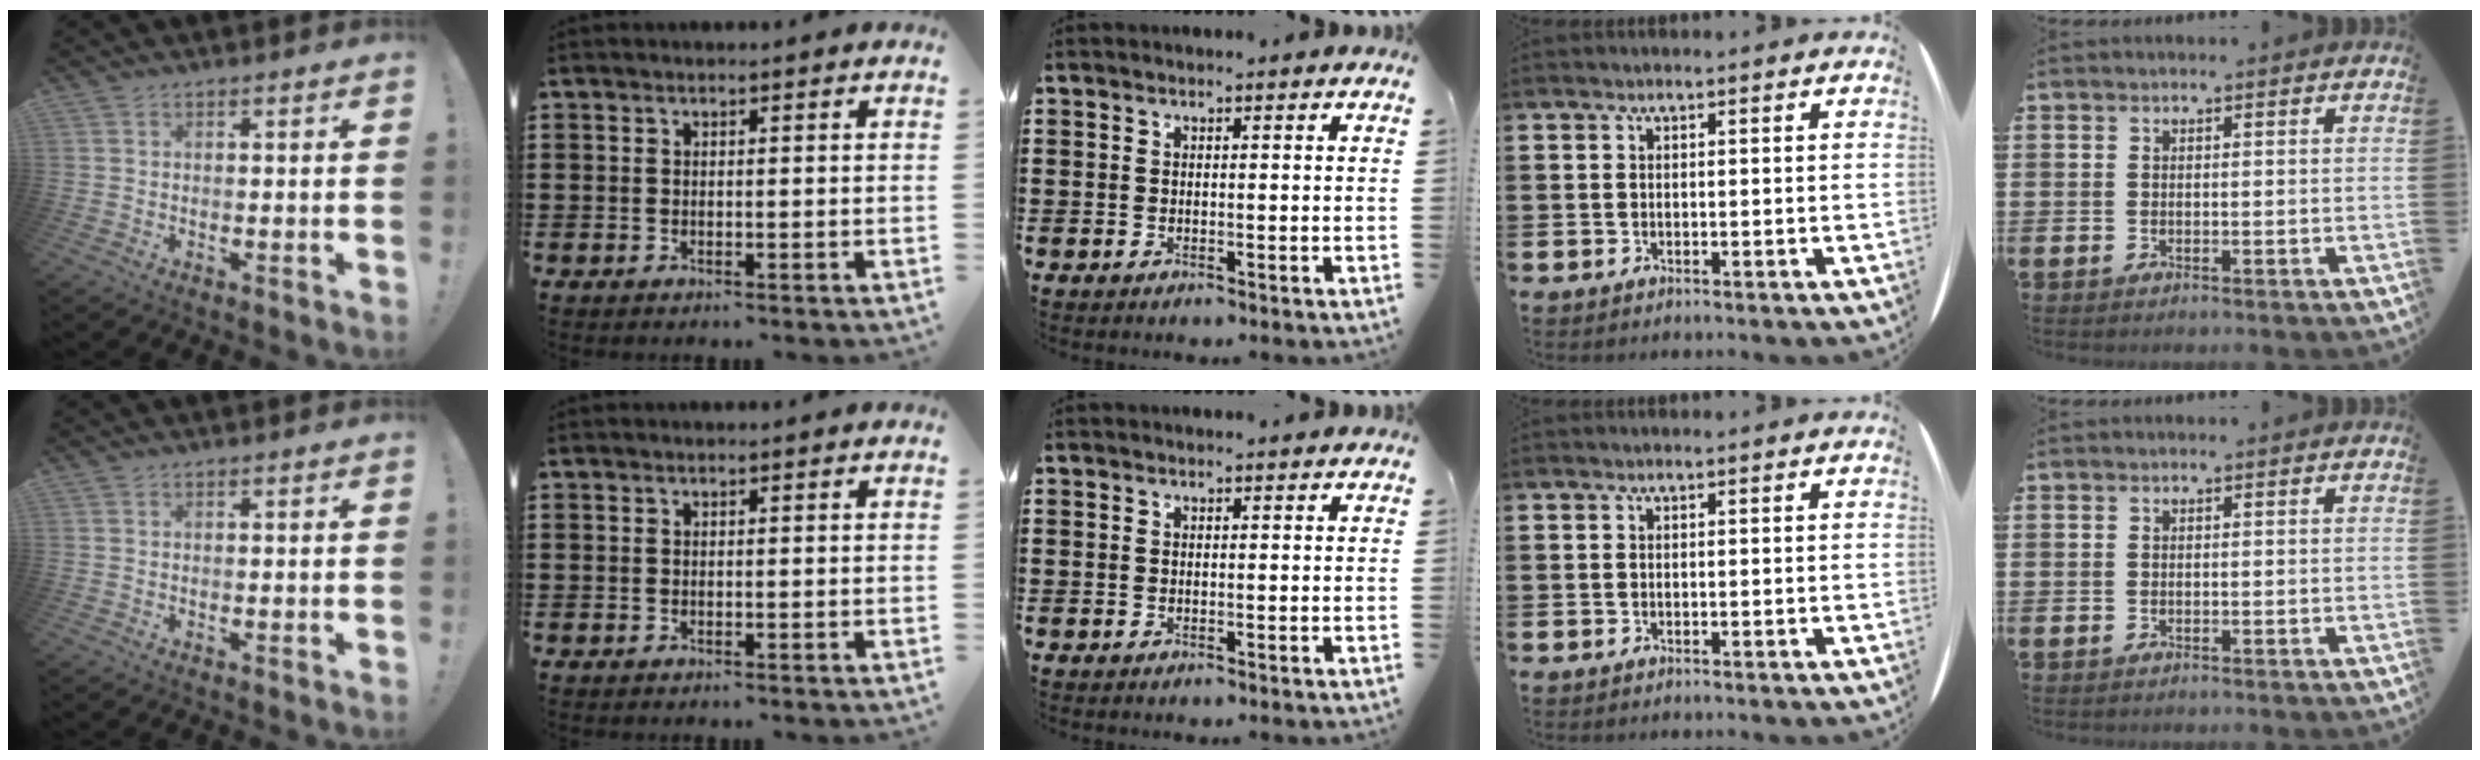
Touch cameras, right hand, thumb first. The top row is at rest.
{}